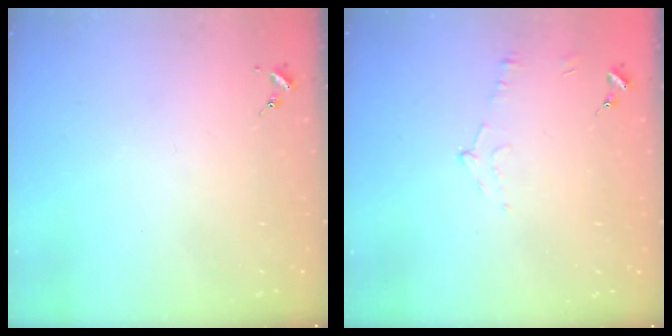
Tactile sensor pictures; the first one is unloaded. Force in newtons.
{"total": 5.4, "press": 5.4, "slide": 0.7}